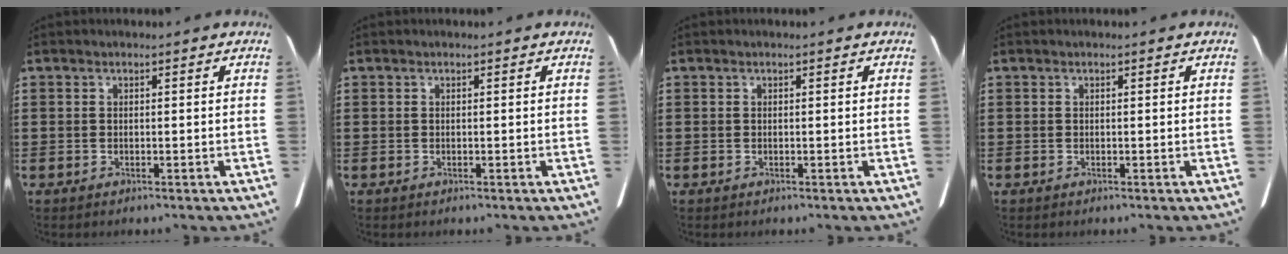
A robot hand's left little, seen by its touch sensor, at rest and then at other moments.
{"total": 0.0}
{"total": 0.0}
{"total": 0.0}